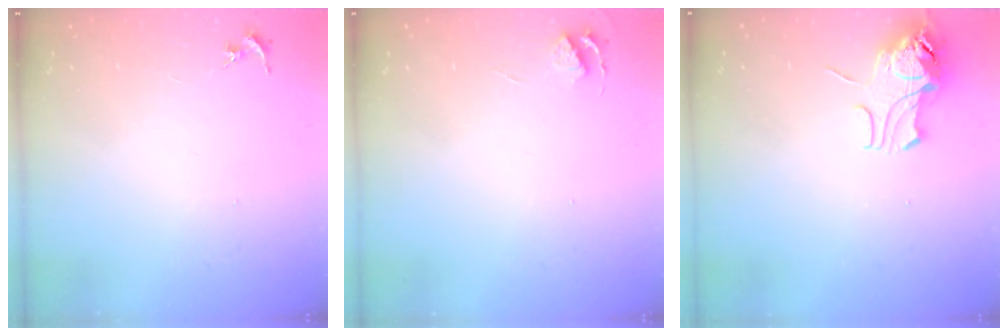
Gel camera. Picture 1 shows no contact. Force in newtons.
{"total": 3.9, "press": 3.8, "slide": 0.5}
{"total": 10.2, "press": 10.2, "slide": 1.2}